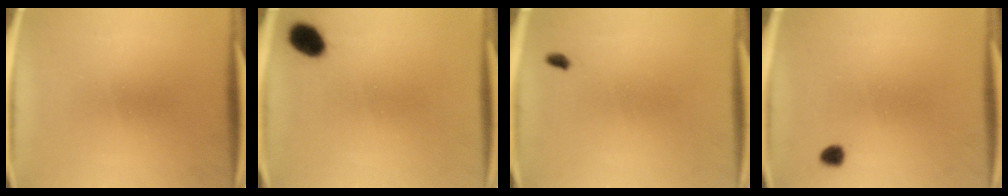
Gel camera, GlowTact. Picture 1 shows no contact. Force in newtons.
{"total": 5.4}
{"total": 1.1}
{"total": 1.7}